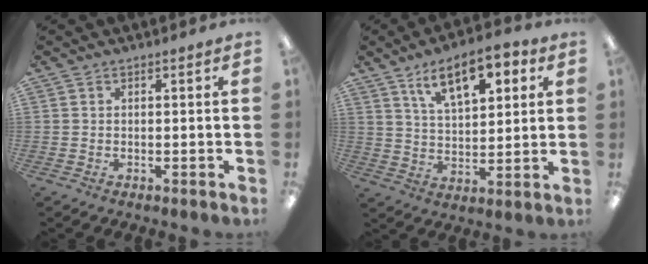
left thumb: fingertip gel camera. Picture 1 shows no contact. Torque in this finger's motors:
{"motor_torque": [1.60, 1.54, 1.31, -1.46, 0.25]}